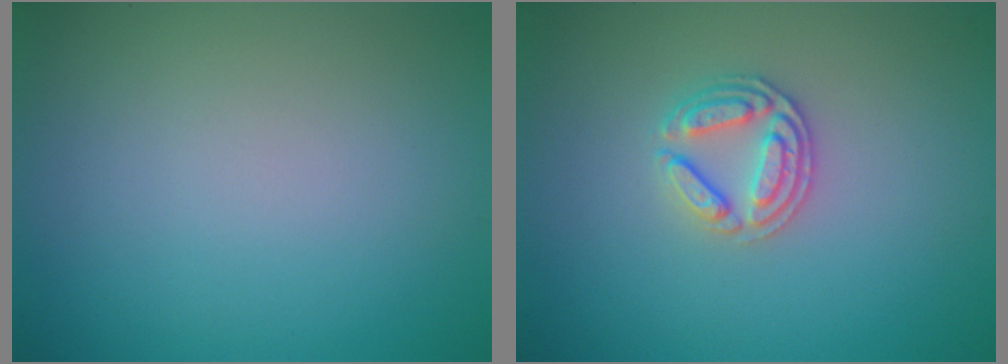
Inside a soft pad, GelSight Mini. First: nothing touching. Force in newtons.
{"total": 2.6, "press": 2.5, "slide": 0.6}